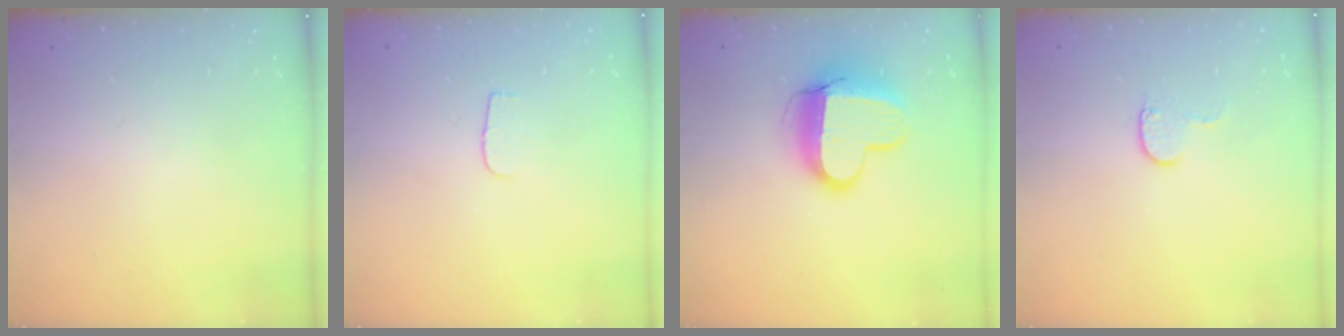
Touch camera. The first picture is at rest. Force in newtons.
{"total": 3.8, "press": 3.7, "slide": 0.4}
{"total": 13.4, "press": 13.3, "slide": 1.3}
{"total": 5.5, "press": 5.5, "slide": 0.5}